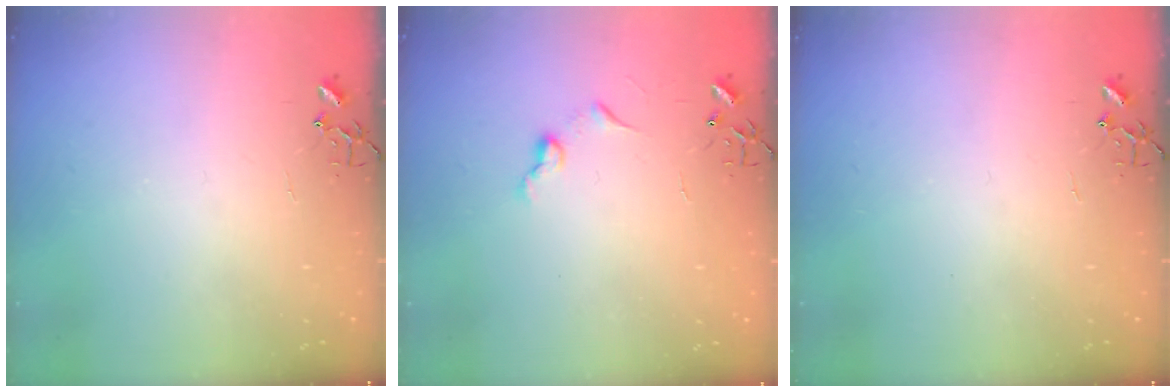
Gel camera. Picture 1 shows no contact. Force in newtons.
{"total": 6.3, "press": 6.3, "slide": 0.5}
{"total": 0.0}